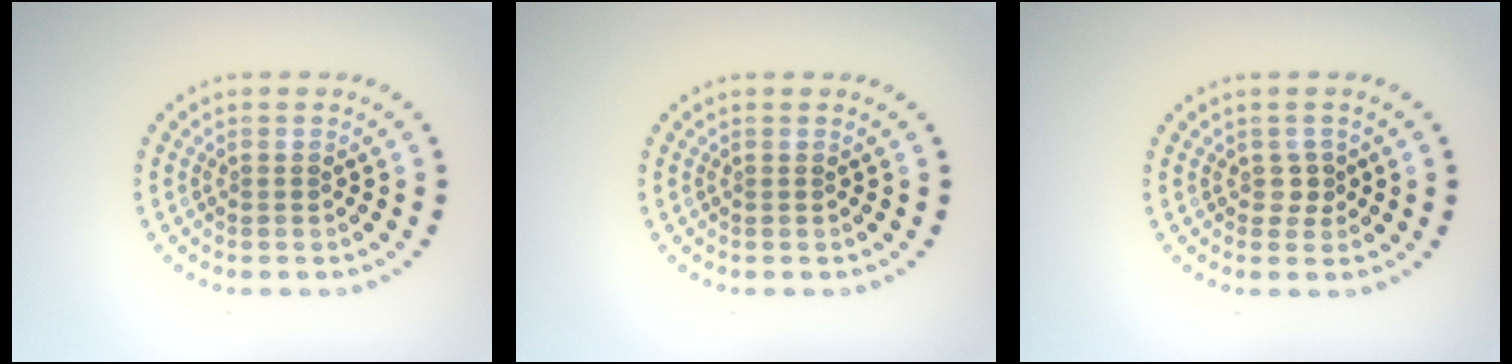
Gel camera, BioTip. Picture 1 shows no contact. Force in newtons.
{"total": 0.0}
{"total": 0.9, "press": 0.8, "slide": 0.5}